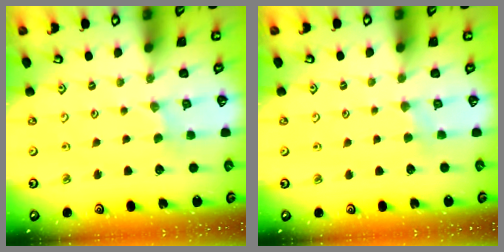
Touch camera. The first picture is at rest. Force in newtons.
{"total": 2.4, "press": 2.3, "slide": 0.3}